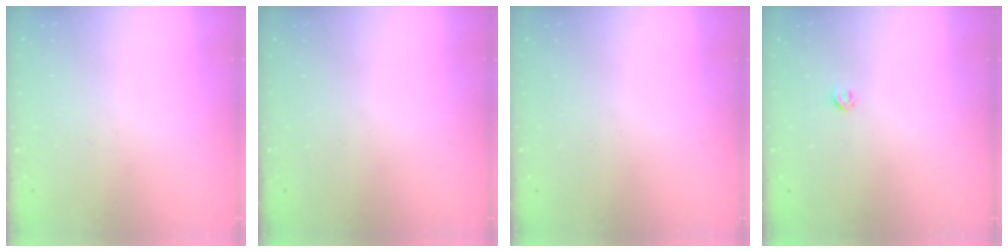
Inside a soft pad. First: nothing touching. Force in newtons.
{"total": 0.0}
{"total": 0.0}
{"total": 3.9, "press": 3.8, "slide": 0.3}